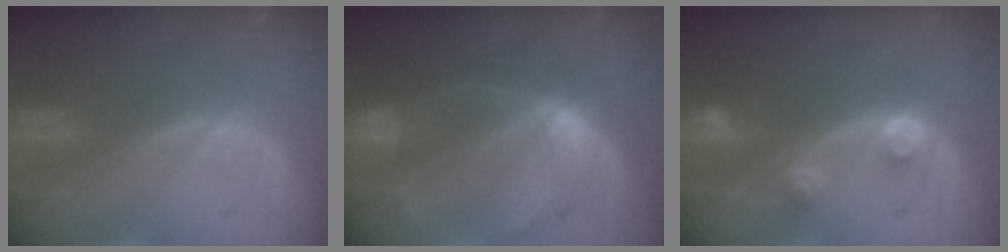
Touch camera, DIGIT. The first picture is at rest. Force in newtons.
{"total": 7.6, "press": 6.8, "slide": 3.4}
{"total": 3.0, "press": 2.8, "slide": 1.0}